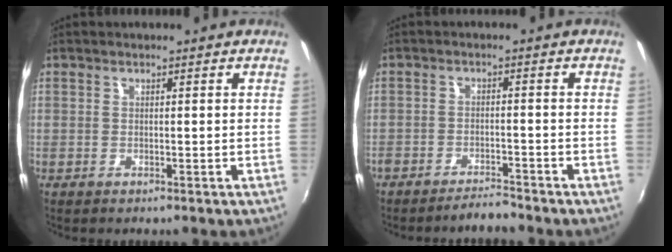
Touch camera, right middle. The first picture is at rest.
{"total": 4.0, "force": [-3.9, 0.4, 0.9], "torque": [-0.034, -0.003, -0.065]}